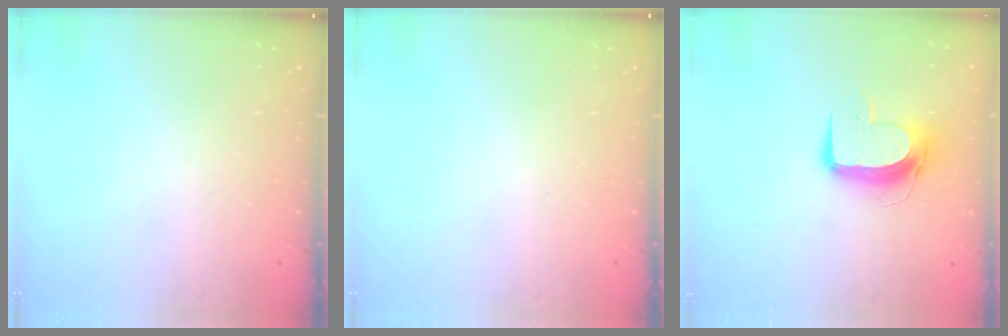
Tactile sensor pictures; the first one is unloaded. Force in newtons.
{"total": 0.0}
{"total": 10.5, "press": 10.4, "slide": 0.8}